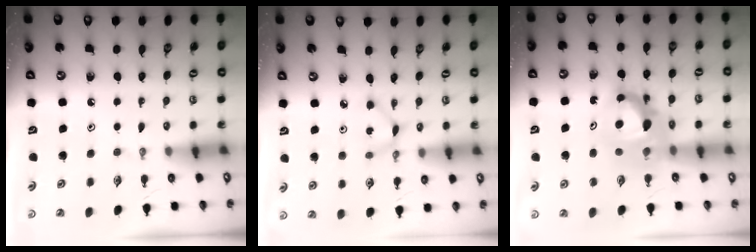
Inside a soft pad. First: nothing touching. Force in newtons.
{"total": 2.4, "press": 2.4, "slide": 0.1}
{"total": 12.4, "press": 12.3, "slide": 1.1}